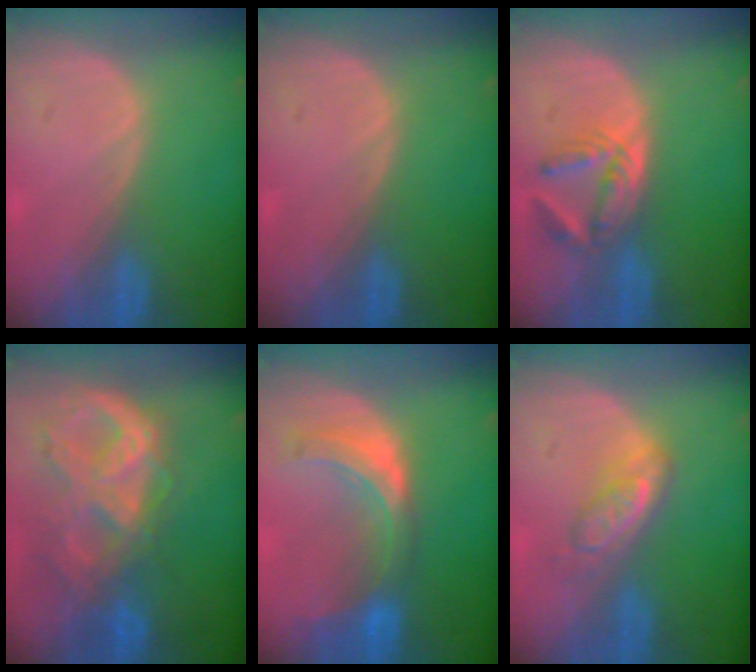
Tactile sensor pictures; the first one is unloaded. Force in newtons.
{"total": 0.0}
{"total": 5.7, "press": 5.3, "slide": 2.3}
{"total": 10.5, "press": 8.9, "slide": 5.7}
{"total": 7.8, "press": 6.9, "slide": 3.5}
{"total": 5.0, "press": 4.6, "slide": 2.0}